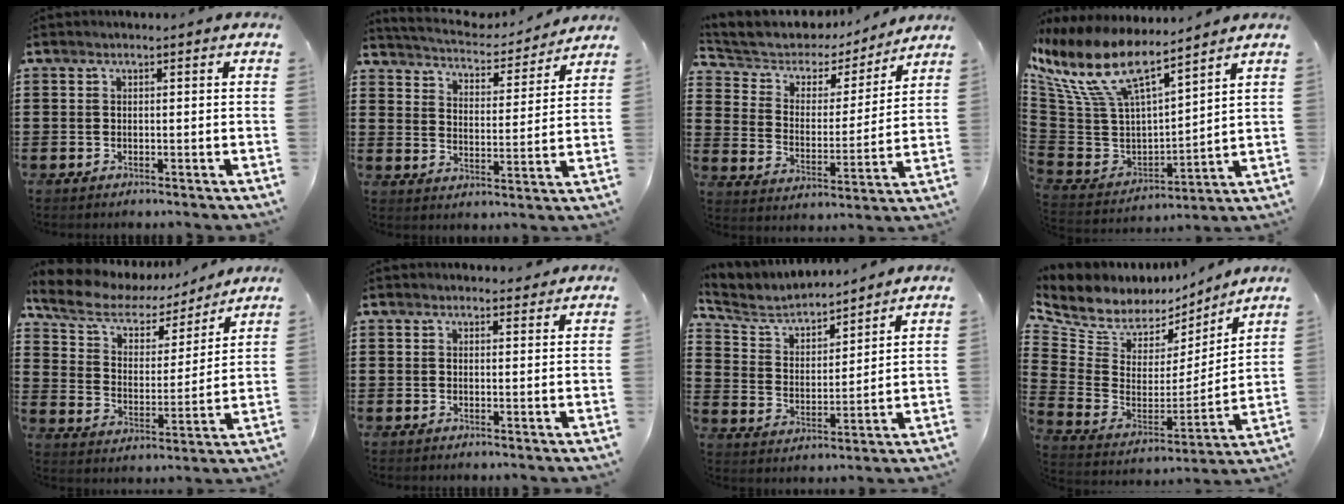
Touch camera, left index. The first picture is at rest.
{"total": 4.0, "force": [3.9, 0.2, 0.3], "torque": [-0.033, -0.035, 0.060]}
{"total": 5.2, "force": [4.5, 2.5, 0.5], "torque": [-0.046, -0.030, 0.073]}
{"total": 12.6, "force": [8.0, 4.6, 8.6], "torque": [-0.206, -0.051, 0.138]}
{"total": 7.0, "force": [5.5, 3.1, 3.0], "torque": [-0.088, -0.027, 0.093]}
{"total": 1.2, "force": [1.1, 0.5, 0.2], "torque": [0.000, 0.000, 0.019]}
{"total": 5.5, "force": [5.0, 1.5, 1.7], "torque": [-0.062, -0.029, 0.081]}
{"total": 7.2, "force": [6.2, 3.4, 0.9], "torque": [-0.067, -0.053, 0.111]}